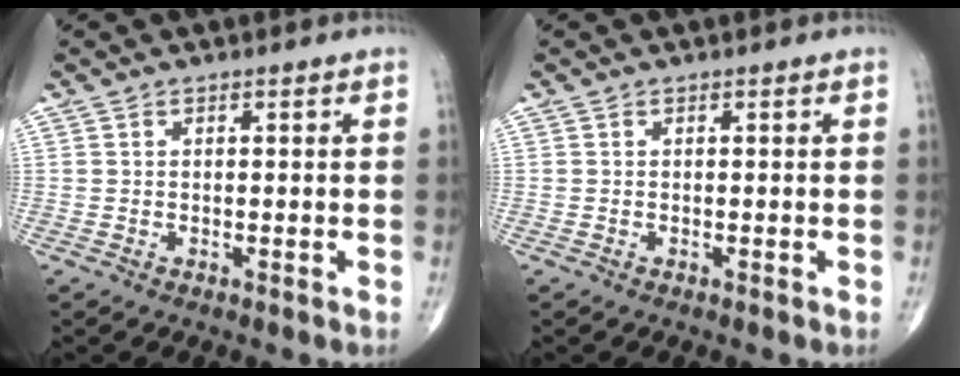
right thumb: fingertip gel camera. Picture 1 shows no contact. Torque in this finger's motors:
{"motor_torque": [0.11, 0.04, 0.20, 0.12, 0.00]}